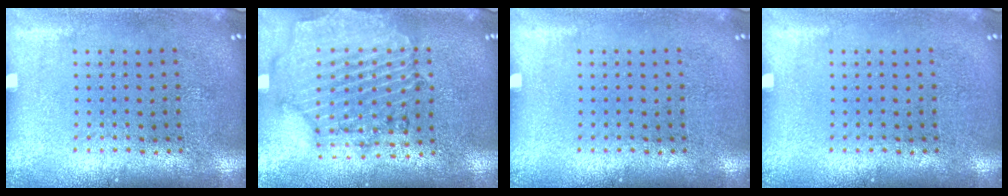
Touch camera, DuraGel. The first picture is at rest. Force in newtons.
{"total": 1.6, "press": 1.6, "slide": 0.4}
{"total": 0.0}
{"total": 0.0}